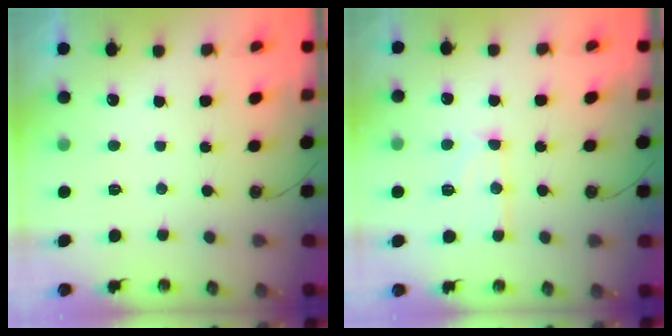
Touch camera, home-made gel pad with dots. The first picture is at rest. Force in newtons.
{"total": 12.0, "press": 11.9, "slide": 1.0}